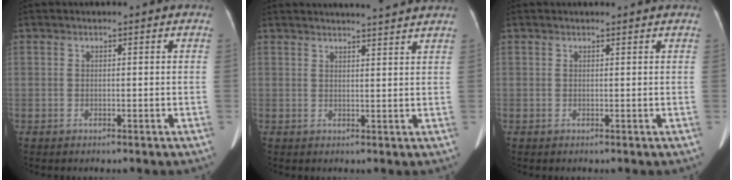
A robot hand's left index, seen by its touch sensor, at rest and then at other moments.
{"total": 8.0, "force": [7.5, -0.7, 2.6], "torque": [-0.034, 0.012, 0.084]}
{"total": 1.5, "force": [1.5, 0.1, 0.3], "torque": [-0.012, 0.010, 0.017]}